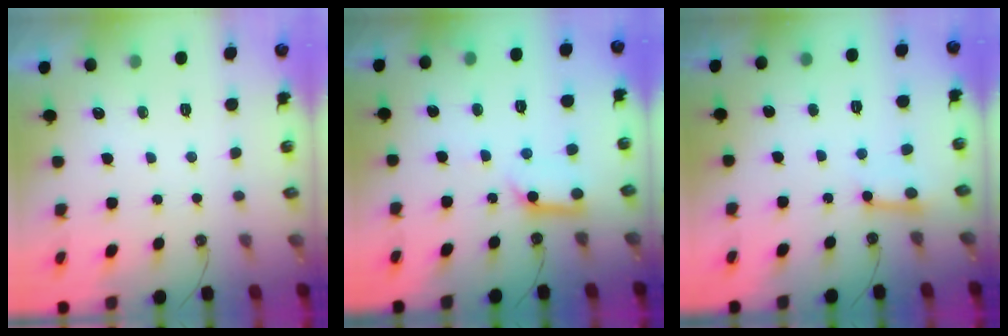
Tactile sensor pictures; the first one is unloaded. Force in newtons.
{"total": 11.1, "press": 11.0, "slide": 1.3}
{"total": 6.0, "press": 6.0, "slide": 0.6}